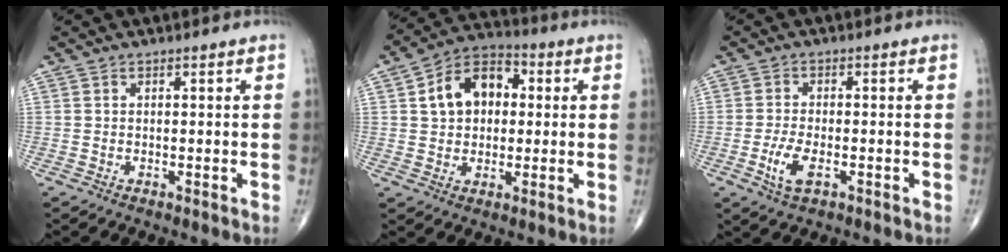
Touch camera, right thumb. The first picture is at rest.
{"total": 12.1, "force": [2.3, 8.5, 8.3], "torque": [-0.111, 0.019, 0.028]}
{"total": 5.0, "force": [-1.8, 2.2, 4.1], "torque": [-0.088, 0.004, -0.030]}